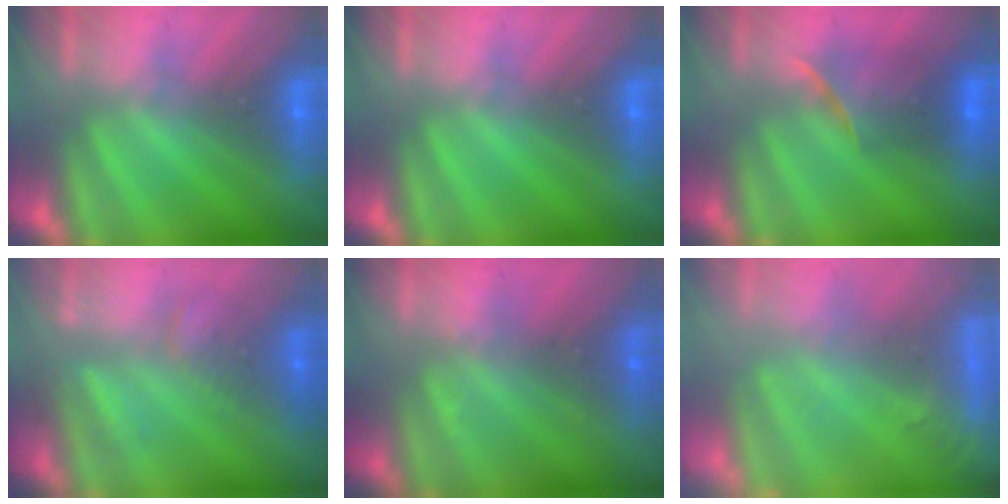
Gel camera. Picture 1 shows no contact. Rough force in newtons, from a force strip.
{"total": 0.0}
{"total": 7.9}
{"total": 2.8}
{"total": 2.3}
{"total": 6.1}